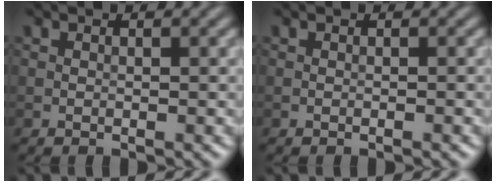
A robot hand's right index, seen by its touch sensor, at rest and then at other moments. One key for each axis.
{"total": 0.0}